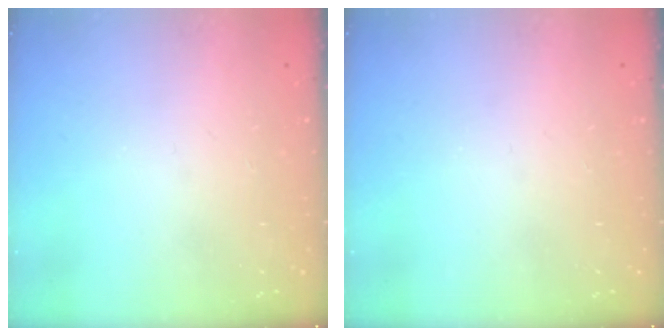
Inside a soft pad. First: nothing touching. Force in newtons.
{"total": 0.0}